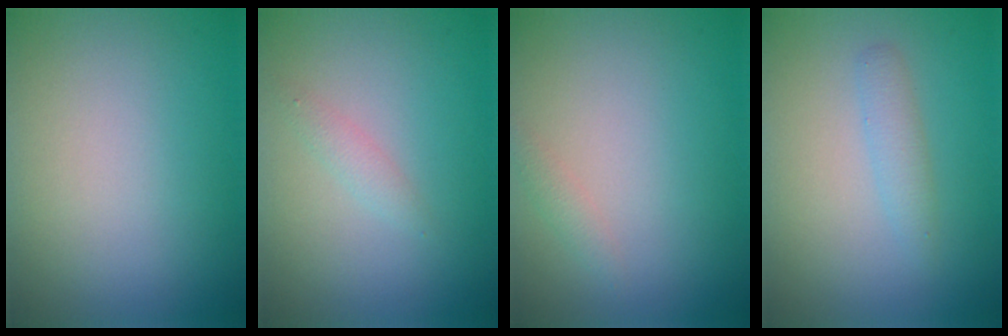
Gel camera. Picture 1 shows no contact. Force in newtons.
{"total": 1.0, "press": 1.0, "slide": 0.0}
{"total": 0.9, "press": 0.9, "slide": 0.0}
{"total": 1.4, "press": 1.4, "slide": 0.1}